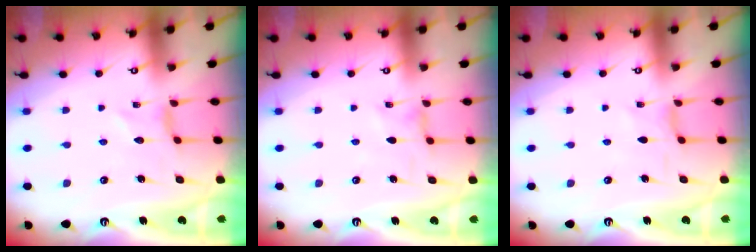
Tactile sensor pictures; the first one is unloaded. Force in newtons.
{"total": 0.0}
{"total": 2.1, "press": 2.1, "slide": 0.1}